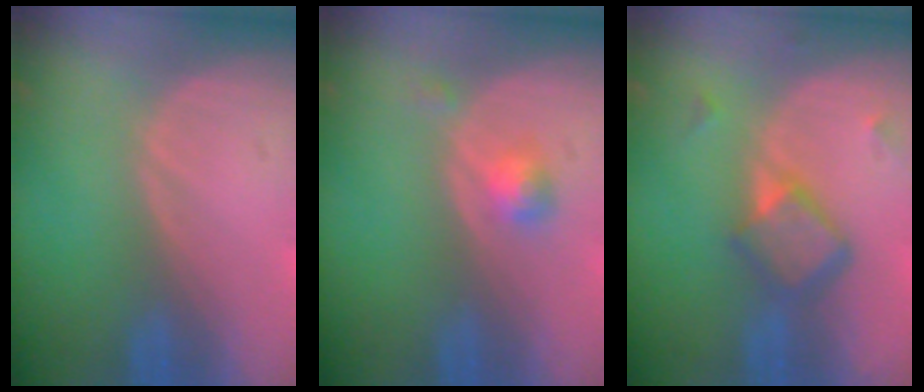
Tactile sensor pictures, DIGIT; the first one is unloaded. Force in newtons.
{"total": 2.4, "press": 2.1, "slide": 1.1}
{"total": 5.9, "press": 5.1, "slide": 2.9}